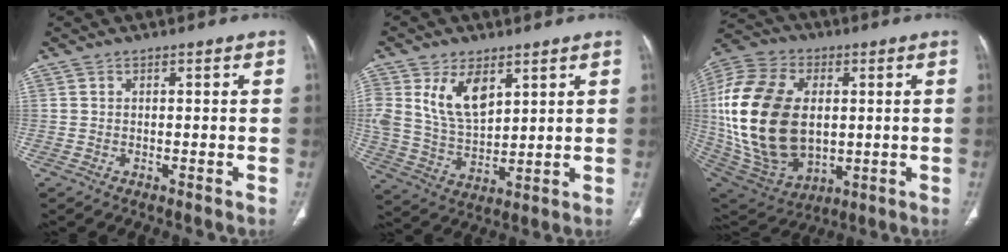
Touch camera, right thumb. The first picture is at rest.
{"total": 10.6, "force": [4.8, 6.0, 7.3], "torque": [-0.118, -0.022, 0.104]}
{"total": 26.9, "force": [1.6, 17.4, 20.5], "torque": [-0.422, -0.010, 0.047]}